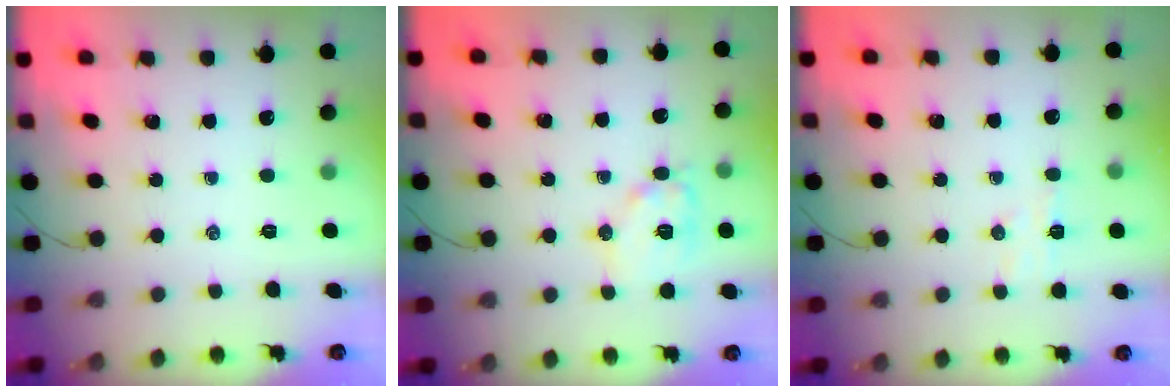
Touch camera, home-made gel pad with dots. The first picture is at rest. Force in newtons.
{"total": 11.4, "press": 11.4, "slide": 0.5}
{"total": 5.9, "press": 5.8, "slide": 1.2}